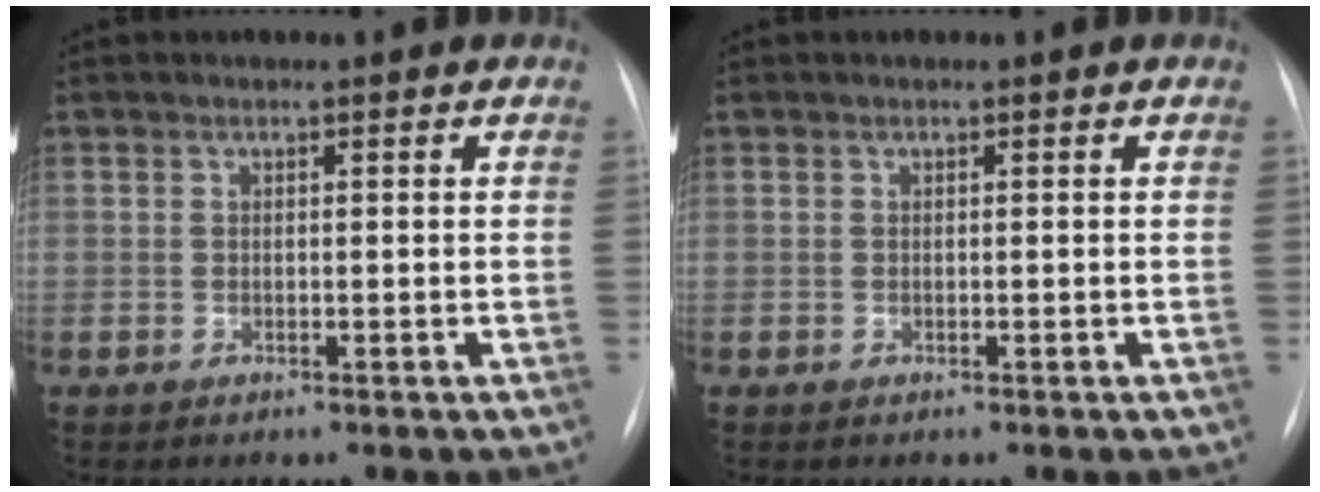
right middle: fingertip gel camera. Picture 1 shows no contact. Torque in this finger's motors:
{"motor_torque": [0.00, 0.00, 0.00, 0.00]}